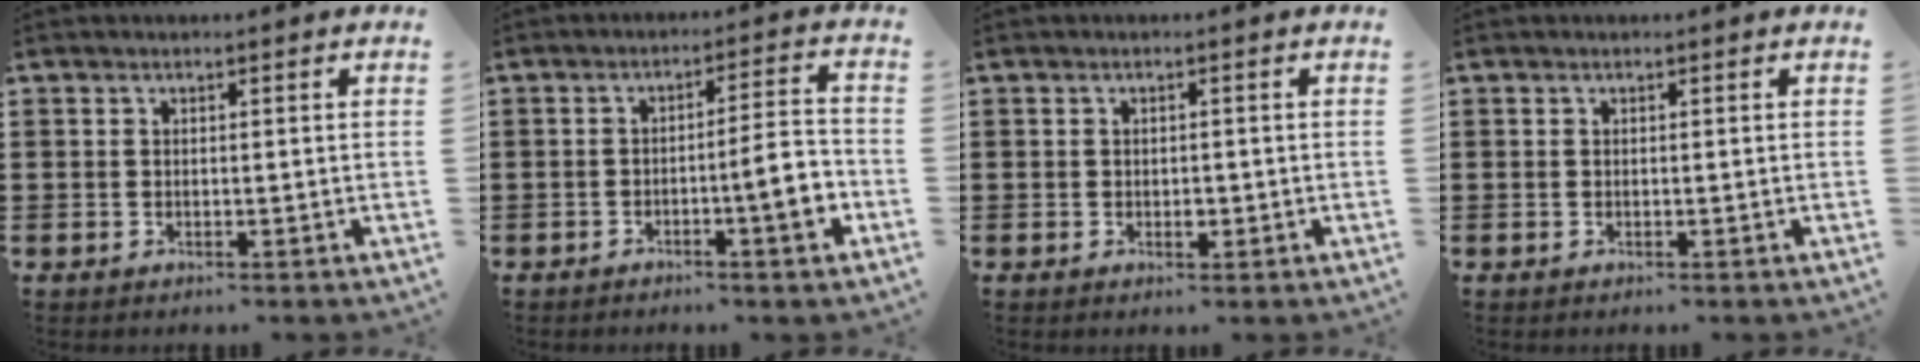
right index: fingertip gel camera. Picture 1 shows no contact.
{"total": 7.1, "force": [-2.6, 1.0, 6.5], "torque": [-0.091, -0.004, -0.049]}
{"total": 1.4, "force": [-0.2, 0.9, 1.1], "torque": [-0.021, 0.003, -0.005]}
{"total": 0.0}